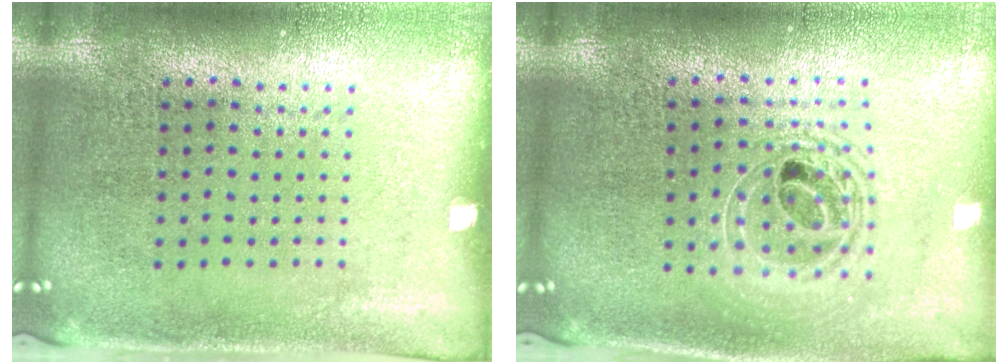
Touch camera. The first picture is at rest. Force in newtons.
{"total": 1.8, "press": 1.4, "slide": 1.1}